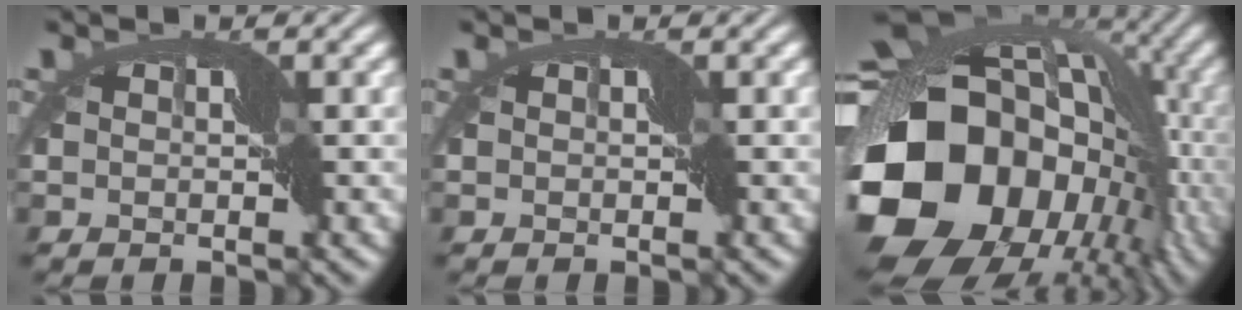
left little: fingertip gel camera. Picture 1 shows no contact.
{"total": 0.0}
{"total": 20.2, "force": [-5.3, 16.2, 10.7], "torque": [-0.236, -0.020, -0.108]}